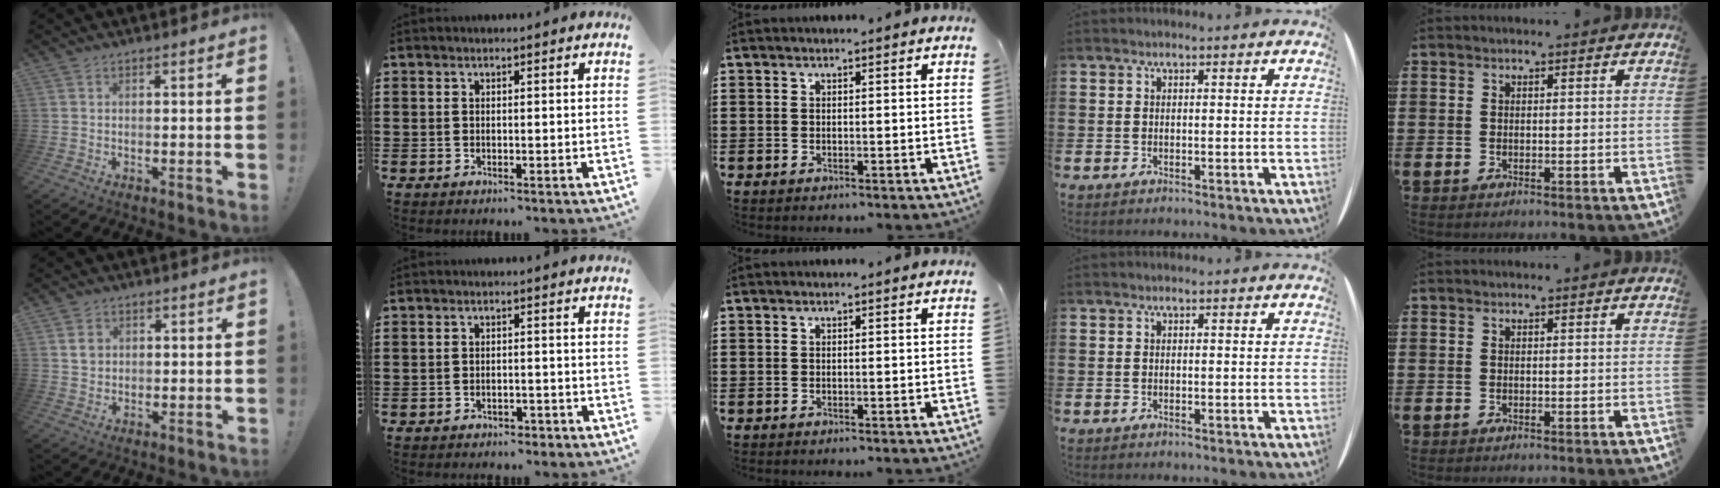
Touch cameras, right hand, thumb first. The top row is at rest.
{"thumb": {"total": 3.3, "force": [1.2, 2.9, 1.1], "torque": [-0.002, -0.003, 0.018]}, "index": {"total": 1.6, "force": [-1.5, 0.2, 0.3], "torque": [-0.012, -0.002, -0.031]}}